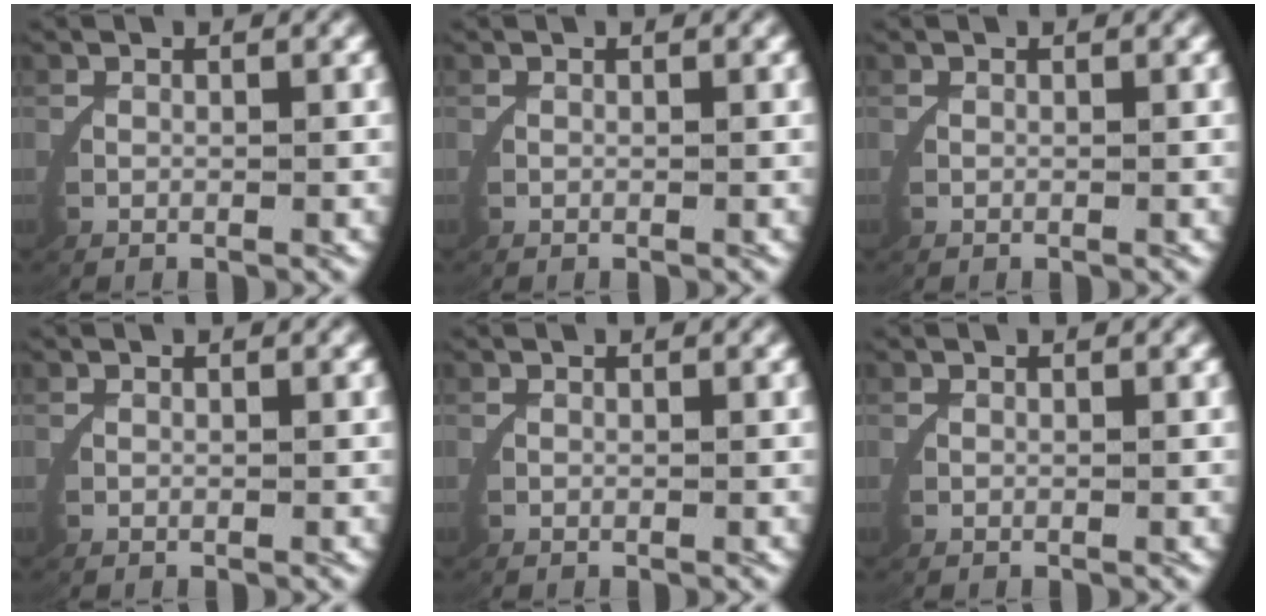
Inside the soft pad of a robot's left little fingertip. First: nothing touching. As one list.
[{"total": 0.0}, {"total": 0.0}, {"total": 0.0}, {"total": 0.0}, {"total": 0.0}]